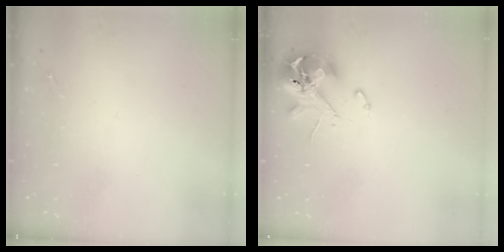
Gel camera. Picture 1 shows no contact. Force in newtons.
{"total": 10.7, "press": 10.6, "slide": 1.4}